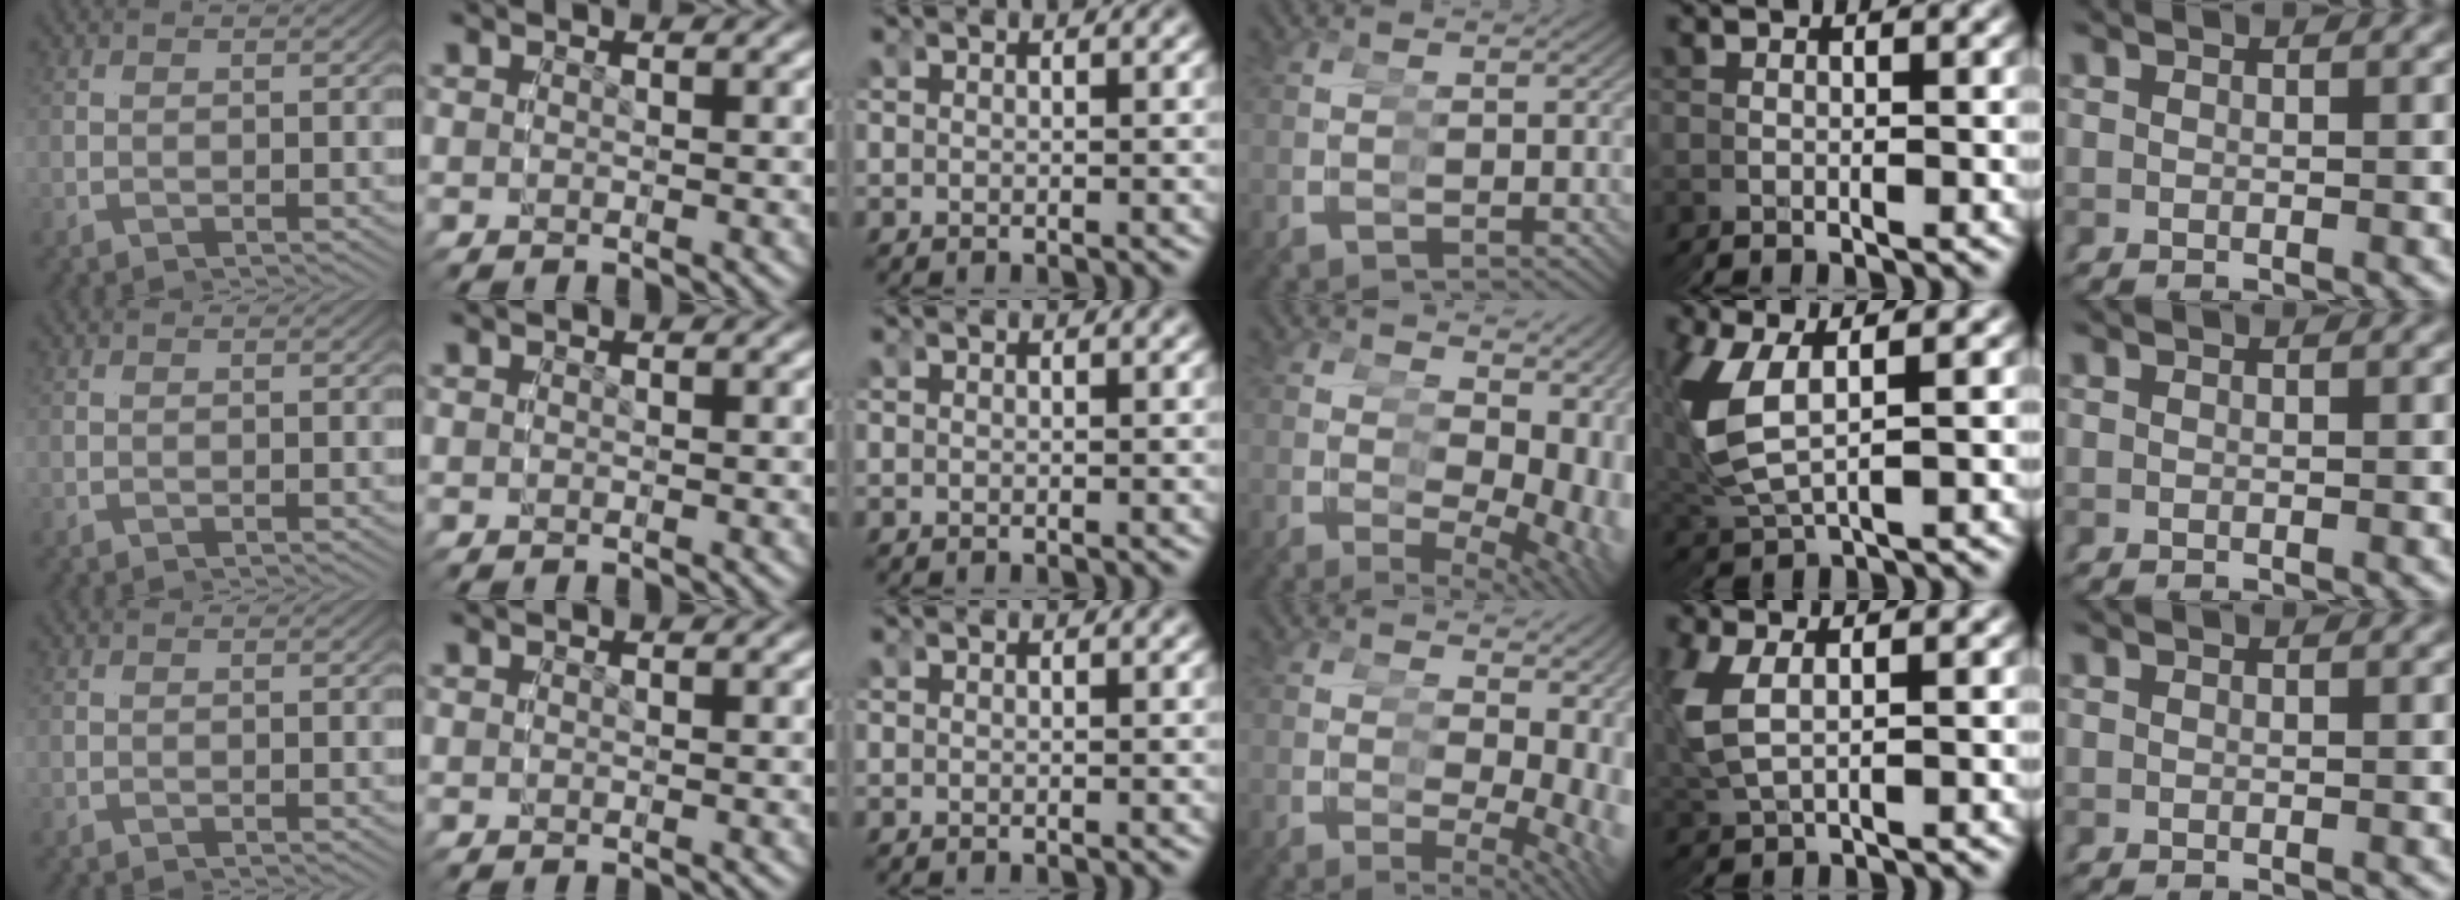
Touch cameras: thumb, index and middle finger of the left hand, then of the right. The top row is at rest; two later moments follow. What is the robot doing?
{"motion": "grasp_and_lifting", "object": "legos"}